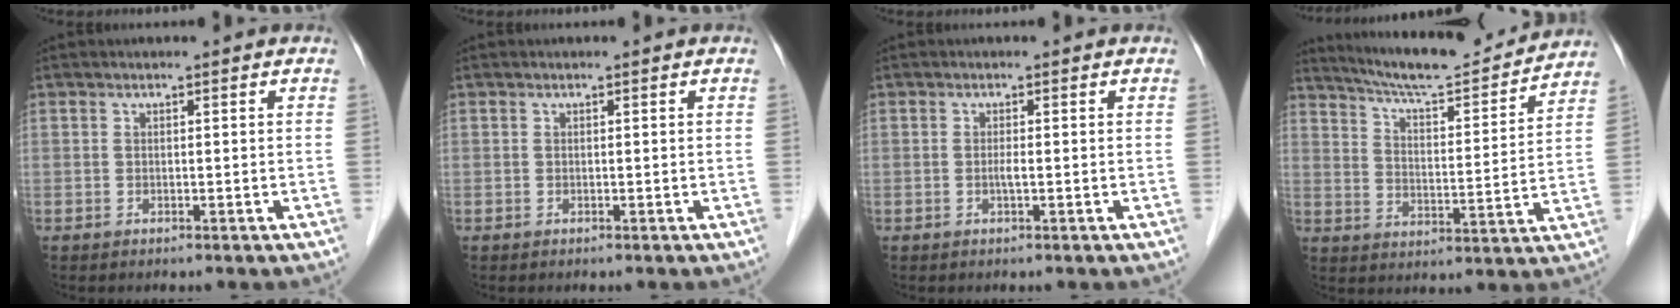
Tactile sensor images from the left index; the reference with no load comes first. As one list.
[{"total": 0.0}, {"total": 0.9, "force": [-0.5, 0.0, 0.8], "torque": [-0.016, -0.004, -0.011]}, {"total": 15.7, "force": [14.8, 1.2, 5.2], "torque": [-0.089, -0.008, 0.217]}]